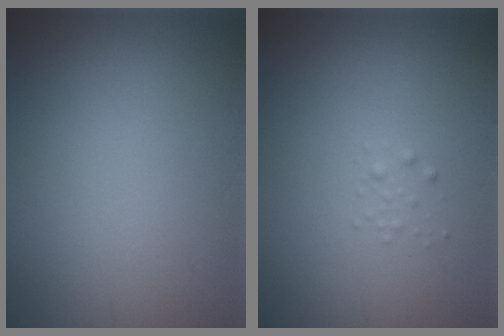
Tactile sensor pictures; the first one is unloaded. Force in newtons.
{"total": 0.6, "press": 0.6, "slide": 0.0}